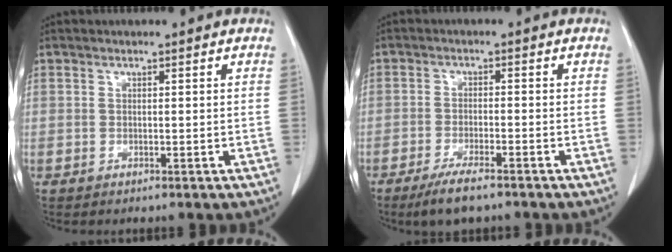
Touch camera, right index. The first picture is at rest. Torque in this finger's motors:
{"motor_torque": [0.37, -0.34, 0.15, 0.05]}